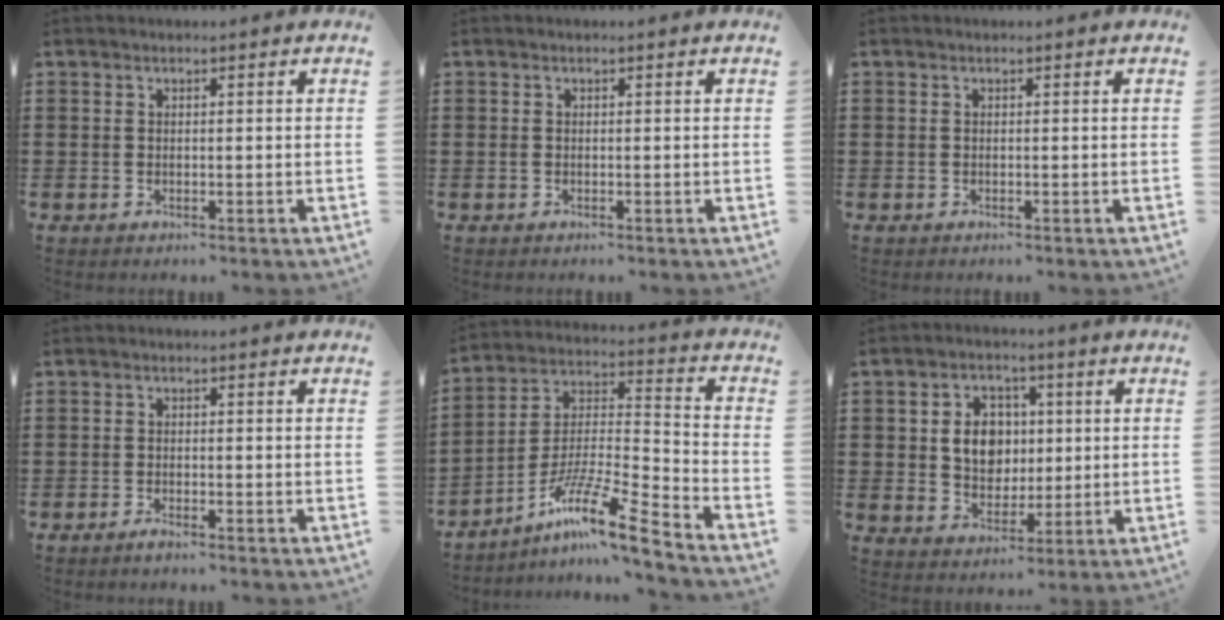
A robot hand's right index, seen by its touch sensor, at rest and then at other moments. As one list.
[{"total": 0.0}, {"total": 0.0}, {"total": 1.2, "force": [-1.1, 0.0, 0.4], "torque": [-0.009, -0.003, -0.021]}, {"total": 12.4, "force": [-9.1, 0.9, 8.4], "torque": [-0.159, 0.005, -0.181]}, {"total": 6.9, "force": [0.9, 5.7, 3.6], "torque": [-0.075, 0.014, 0.012]}]